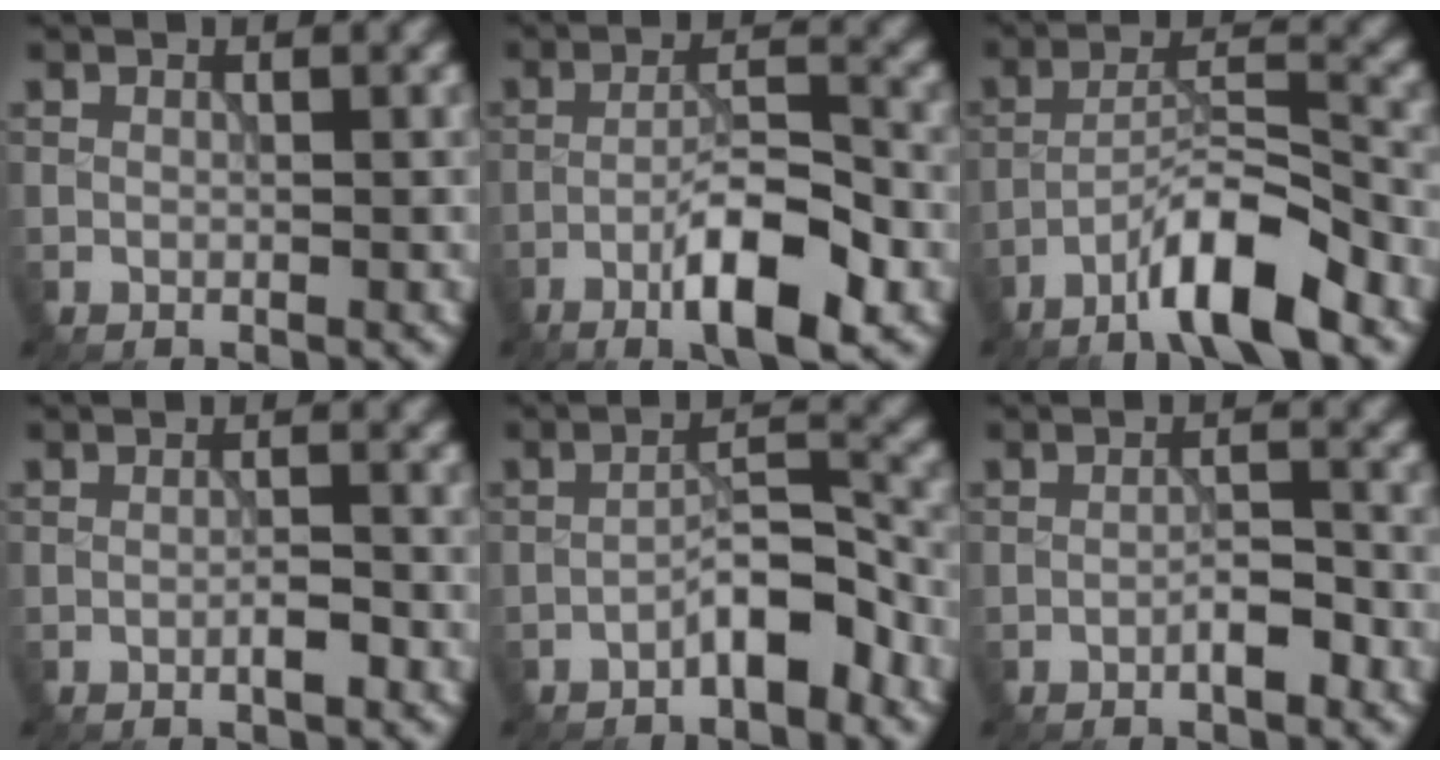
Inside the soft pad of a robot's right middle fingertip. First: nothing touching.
{"total": 7.2, "force": [-3.7, 1.5, 6.0], "torque": [-0.104, 0.010, -0.065]}
{"total": 7.2, "force": [-4.7, 1.2, 5.3], "torque": [-0.089, 0.013, -0.087]}
{"total": 1.5, "force": [-0.8, 0.2, 1.3], "torque": [-0.021, 0.001, -0.014]}
{"total": 4.0, "force": [-2.6, 1.0, 2.9], "torque": [-0.046, 0.020, -0.049]}
{"total": 2.2, "force": [-1.2, 0.5, 1.7], "torque": [-0.028, 0.006, -0.022]}